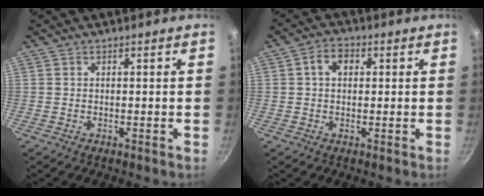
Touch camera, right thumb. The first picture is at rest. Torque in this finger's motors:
{"motor_torque": [-0.01, 1.35, 0.52, -0.15, 0.02]}